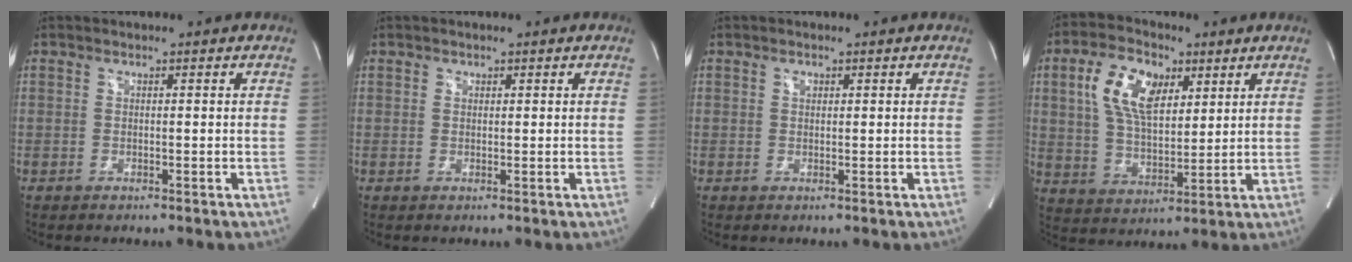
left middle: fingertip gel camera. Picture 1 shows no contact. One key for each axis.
{"total": 0.7, "fx": 0.4, "fy": 0.6, "fz": 0.2, "tx": 0.003, "ty": -0.001, "tz": 0.004}
{"total": 0.8, "fx": 0.4, "fy": 0.6, "fz": 0.5, "tx": -0.008, "ty": 0.000, "tz": 0.006}
{"total": 11.6, "fx": 4.4, "fy": 6.0, "fz": 8.9, "tx": -0.180, "ty": 0.017, "tz": 0.084}